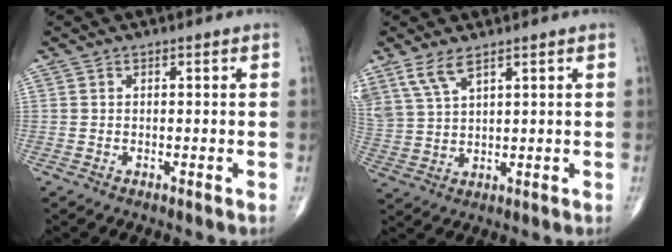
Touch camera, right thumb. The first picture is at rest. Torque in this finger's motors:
{"motor_torque": [0.01, 0.17, 1.10, 0.93, 0.32]}